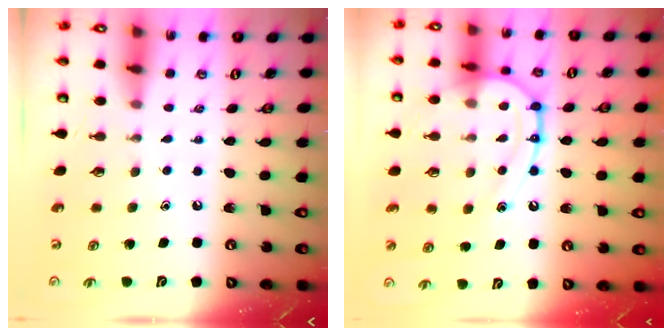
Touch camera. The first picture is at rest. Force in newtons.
{"total": 16.7, "press": 16.6, "slide": 1.6}